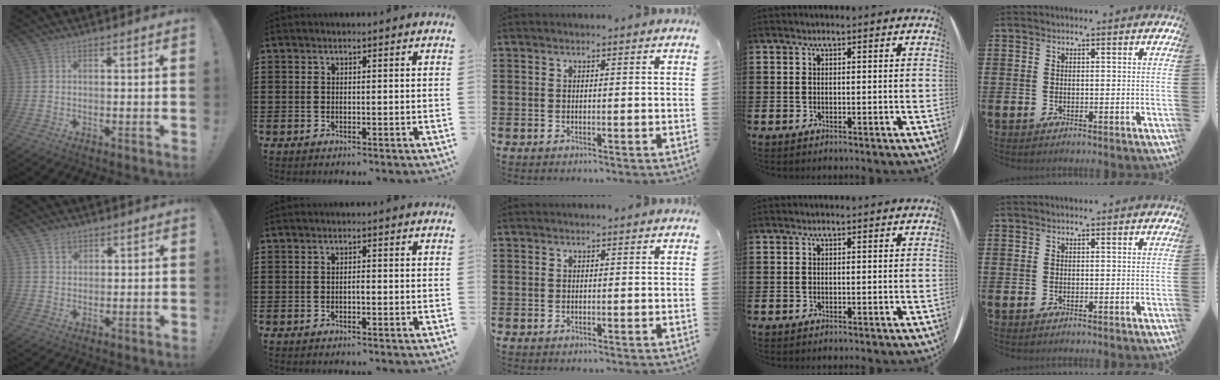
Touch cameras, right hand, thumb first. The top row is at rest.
{"thumb": {"total": 2.7, "force": [1.9, 1.9, 0.6], "torque": [0.008, -0.011, 0.030]}, "index": {"total": 0.8, "force": [-0.4, 0.2, 0.7], "torque": [-0.016, -0.004, -0.006]}}